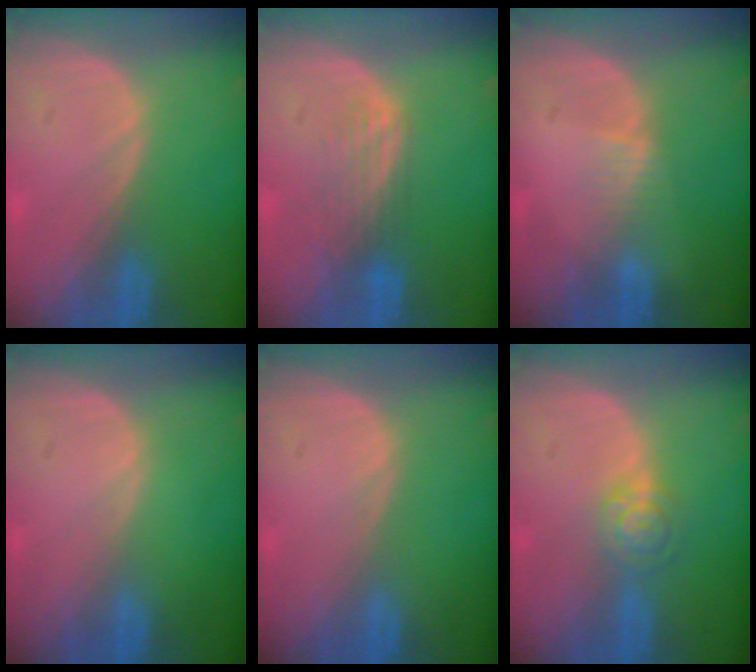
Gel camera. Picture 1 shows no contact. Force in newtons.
{"total": 3.7, "press": 3.1, "slide": 2.0}
{"total": 1.6, "press": 1.6, "slide": 0.3}
{"total": 0.0}
{"total": 0.0}
{"total": 4.0, "press": 3.7, "slide": 1.5}